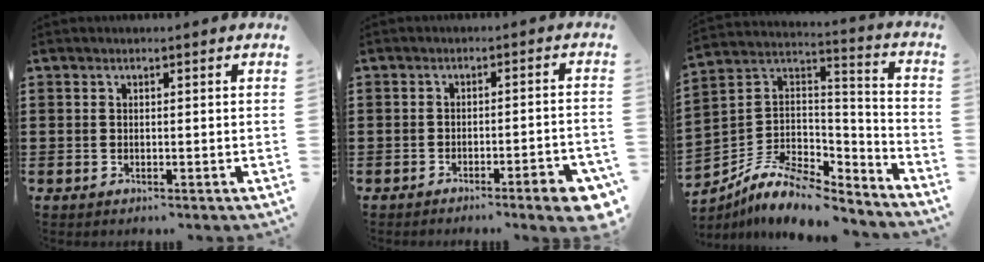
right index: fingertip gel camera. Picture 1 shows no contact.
{"total": 4.4, "force": [-3.1, 0.1, 3.1], "torque": [-0.047, -0.011, -0.055]}
{"total": 9.7, "force": [-7.5, 3.9, 4.8], "torque": [-0.102, 0.014, -0.145]}